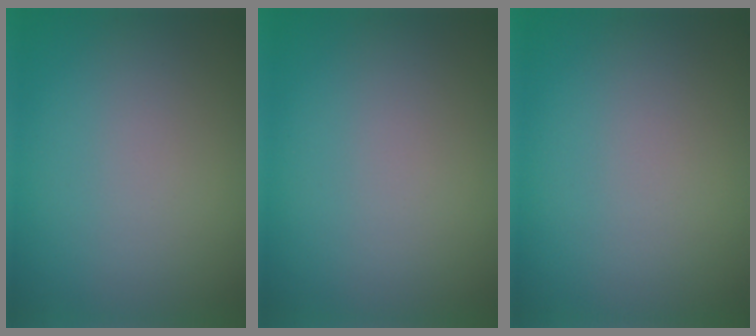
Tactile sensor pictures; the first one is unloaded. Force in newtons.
{"total": 0.0}
{"total": 0.0}